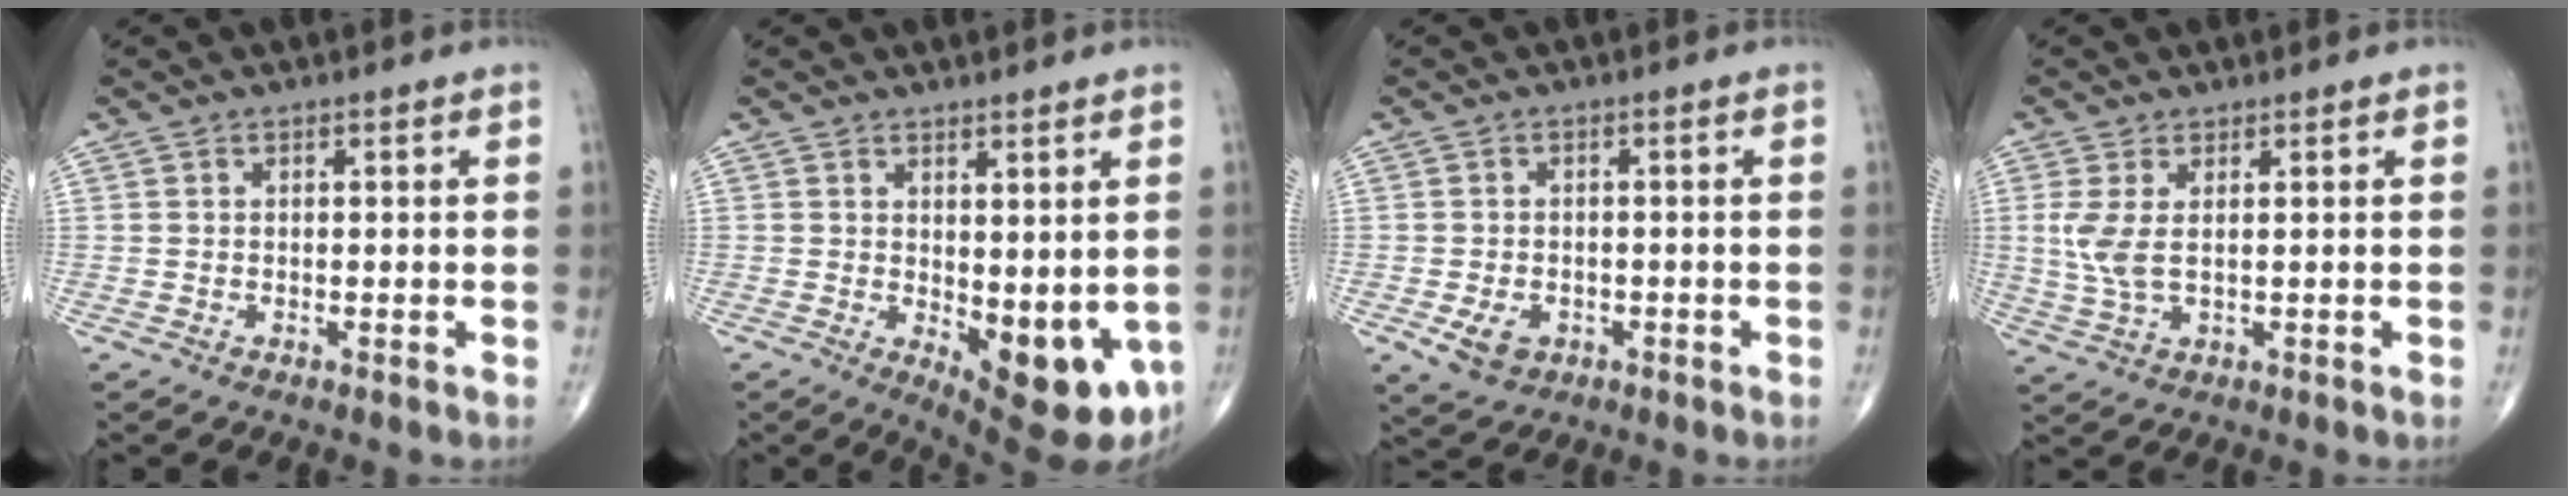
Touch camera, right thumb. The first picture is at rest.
{"total": 11.9, "force": [-1.5, 5.0, 10.7], "torque": [-0.122, -0.027, -0.004]}
{"total": 4.7, "force": [-1.7, 3.5, 2.7], "torque": [-0.043, 0.002, -0.020]}
{"total": 4.8, "force": [0.8, 1.9, 4.3], "torque": [-0.113, -0.011, 0.021]}